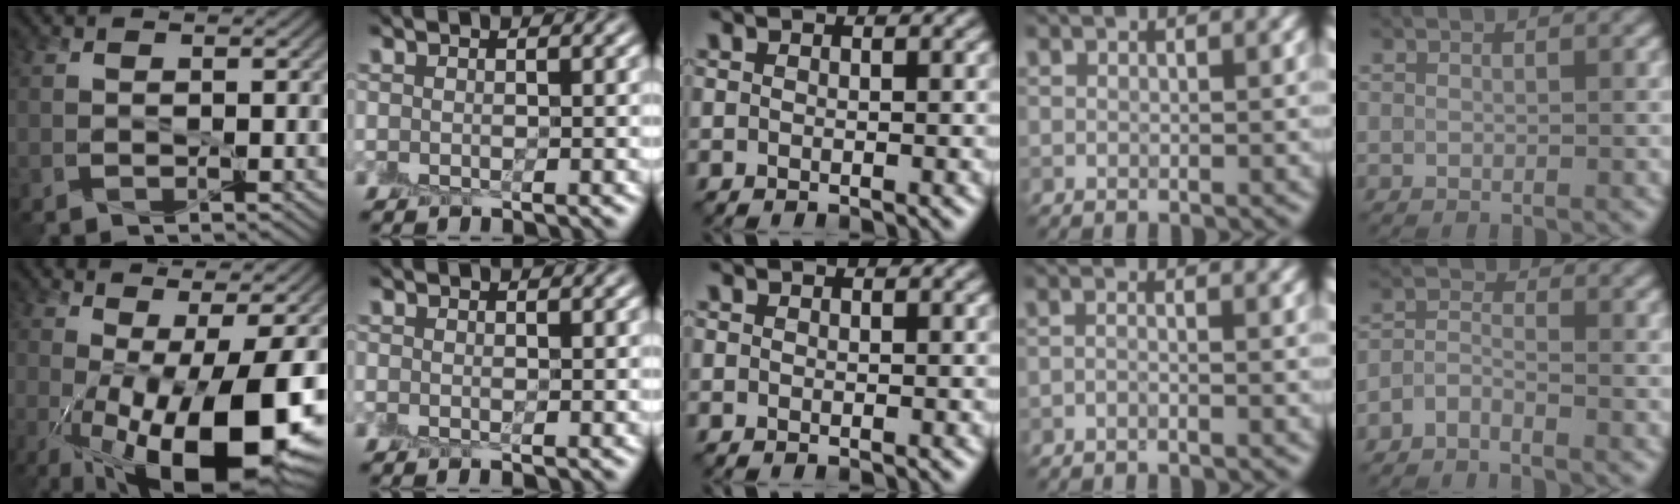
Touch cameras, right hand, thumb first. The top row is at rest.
{"thumb": {"total": 18.0, "force": [-4.1, 6.5, 16.3], "torque": [-0.258, -0.017, -0.053]}, "index": {"total": 0.6, "force": [-0.2, 0.5, 0.4], "torque": [-0.007, -0.004, -0.003]}, "ring": {"total": 1.0, "force": [-0.9, 0.1, 0.6], "torque": [-0.013, -0.003, -0.022]}, "little": {"total": 1.6, "force": [-1.3, 0.5, 0.9], "torque": [-0.021, 0.002, -0.031]}}